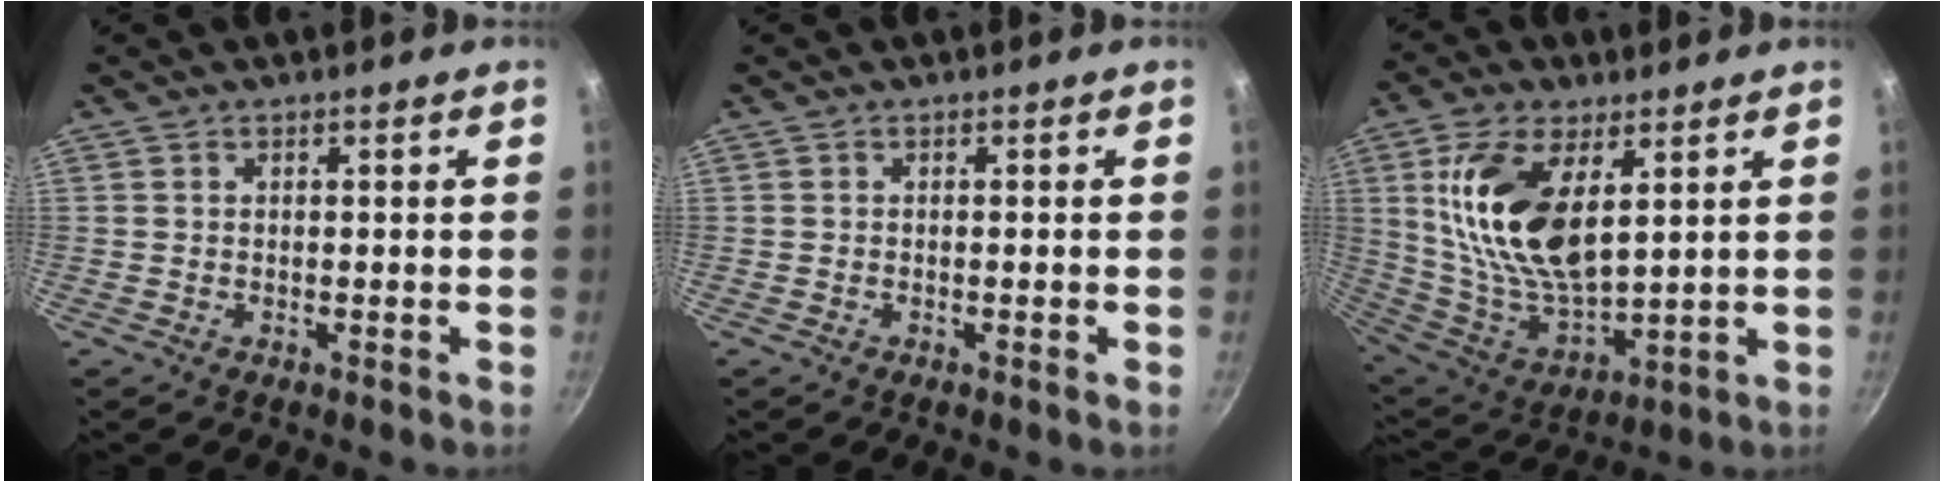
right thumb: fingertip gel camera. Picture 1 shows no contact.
{"total": 0.5, "force": [-0.2, 0.0, 0.5], "torque": [-0.012, 0.002, -0.005]}
{"total": 18.7, "force": [5.6, 9.4, 15.2], "torque": [-0.283, -0.033, 0.120]}